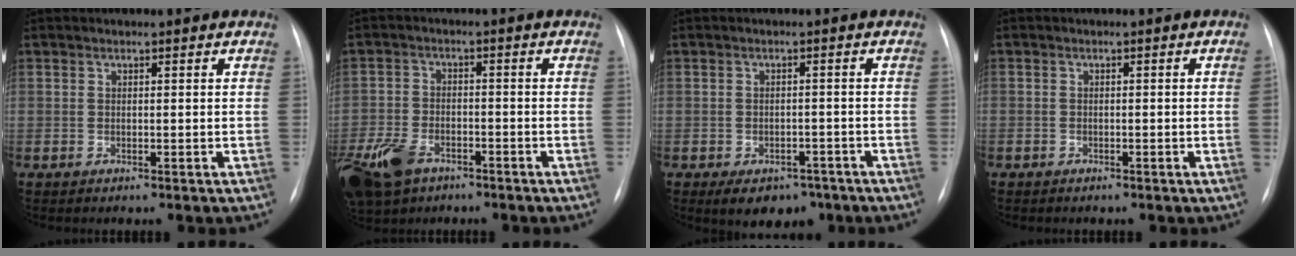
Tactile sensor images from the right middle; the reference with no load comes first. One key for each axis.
{"total": 12.6, "fx": -7.5, "fy": 7.5, "fz": 6.8, "tx": -0.172, "ty": -0.009, "tz": -0.129}
{"total": 7.2, "fx": -4.8, "fy": 4.4, "fz": 3.0, "tx": -0.035, "ty": 0.009, "tz": -0.059}
{"total": 0.8, "fx": -0.4, "fy": -0.2, "fz": 0.6, "tx": -0.011, "ty": 0.004, "tz": -0.006}